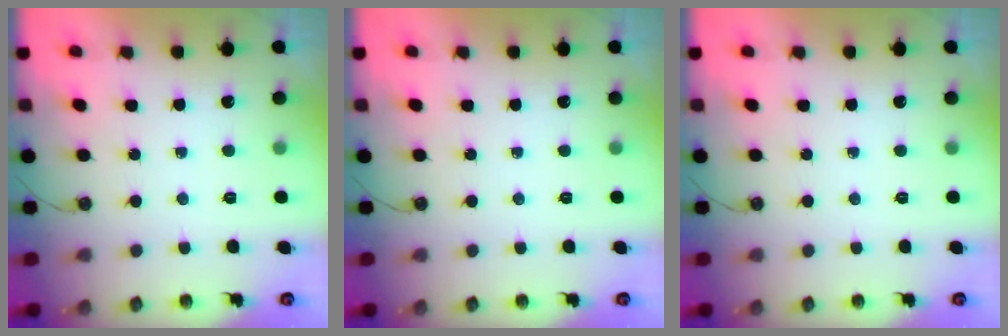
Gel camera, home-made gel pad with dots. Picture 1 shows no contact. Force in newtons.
{"total": 0.0}
{"total": 0.0}